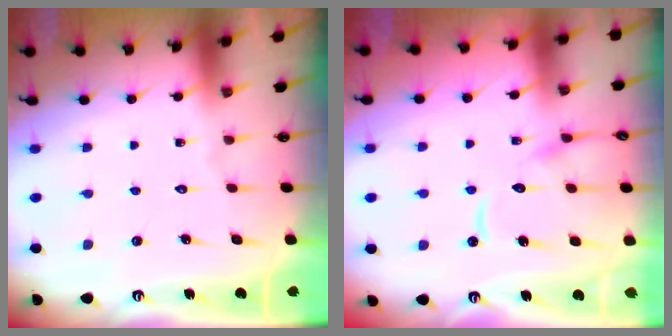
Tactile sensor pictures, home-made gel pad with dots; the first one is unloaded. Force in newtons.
{"total": 12.7, "press": 12.7, "slide": 1.2}